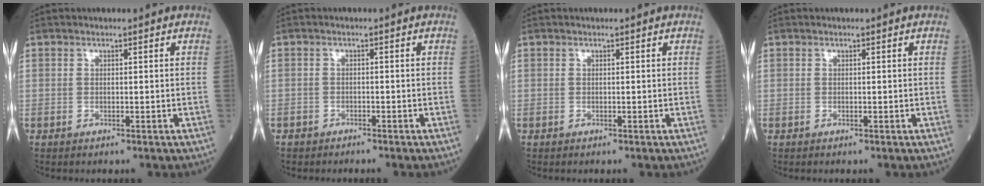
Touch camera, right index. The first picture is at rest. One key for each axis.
{"total": 1.4, "fx": -1.2, "fy": 0.6, "fz": 0.2, "tx": -0.009, "ty": 0.001, "tz": -0.021}
{"total": 0.0}
{"total": 0.0}